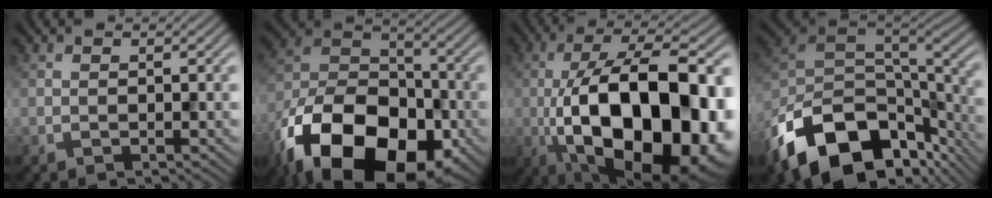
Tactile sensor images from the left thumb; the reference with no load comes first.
{"total": 20.9, "force": [-11.6, 12.2, 12.4], "torque": [-0.246, -0.042, -0.198]}
{"total": 21.1, "force": [-5.1, 9.5, 18.1], "torque": [-0.297, -0.008, -0.069]}
{"total": 17.3, "force": [-9.7, 9.5, 10.6], "torque": [-0.248, -0.043, -0.147]}